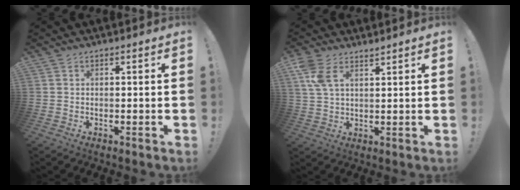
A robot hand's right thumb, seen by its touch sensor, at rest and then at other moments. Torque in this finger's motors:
{"motor_torque": [0.10, 0.16, 0.29, 0.04, 0.06]}